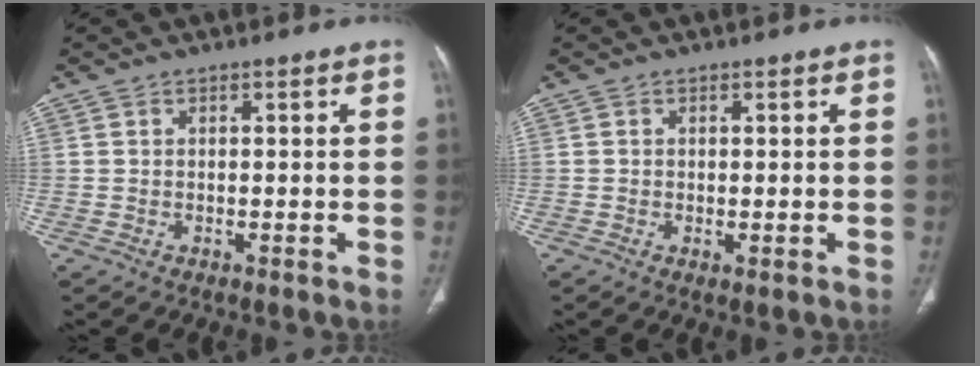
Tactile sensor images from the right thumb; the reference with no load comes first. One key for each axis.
{"total": 0.9, "fx": -0.2, "fy": 0.3, "fz": 0.8, "tx": -0.020, "ty": -0.005, "tz": -0.002}